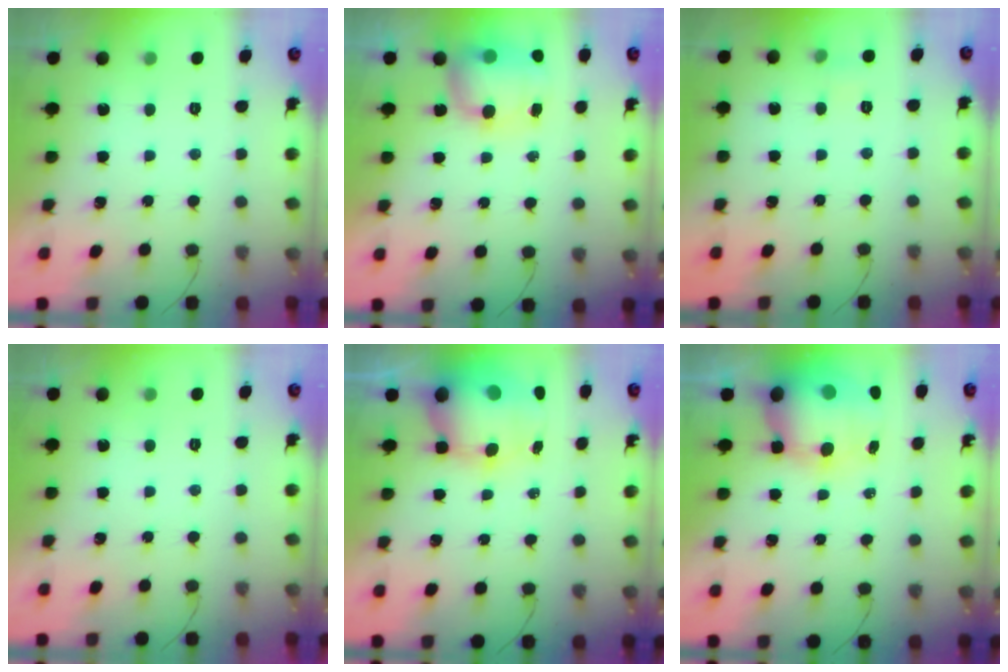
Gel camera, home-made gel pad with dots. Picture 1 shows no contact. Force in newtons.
{"total": 11.9, "press": 9.3, "slide": 7.4}
{"total": 3.0, "press": 2.8, "slide": 1.0}
{"total": 0.0}
{"total": 11.1, "press": 10.7, "slide": 2.9}
{"total": 12.6, "press": 12.3, "slide": 2.9}